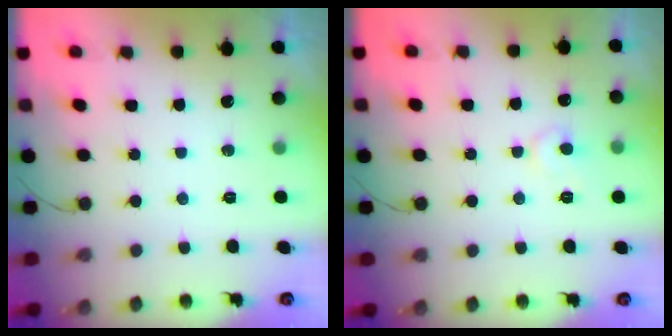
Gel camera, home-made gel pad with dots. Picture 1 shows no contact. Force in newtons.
{"total": 5.6, "press": 5.6, "slide": 0.5}